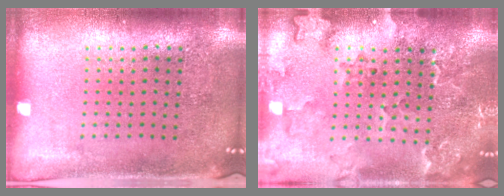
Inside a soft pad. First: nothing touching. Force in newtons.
{"total": 2.6, "press": 2.3, "slide": 1.1}